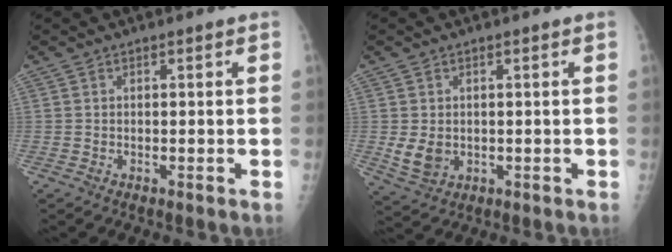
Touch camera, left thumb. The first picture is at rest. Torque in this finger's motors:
{"motor_torque": [0.25, 0.26, 0.55, -0.14, 0.05]}